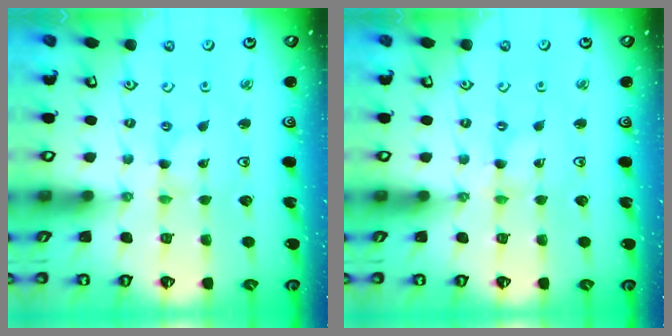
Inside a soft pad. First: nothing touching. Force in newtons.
{"total": 0.0}